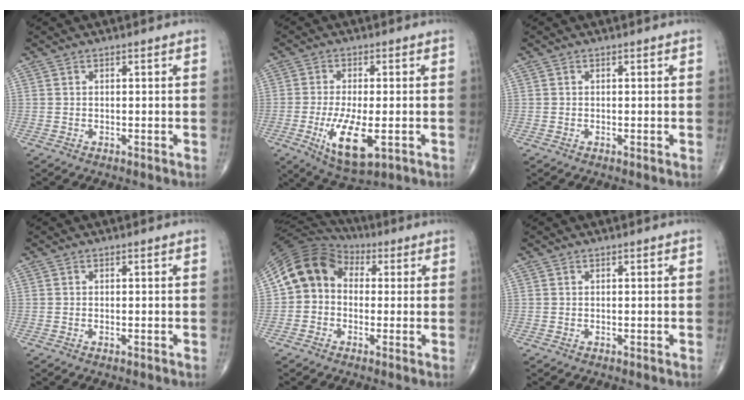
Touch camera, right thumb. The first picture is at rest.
{"total": 10.6, "force": [-3.1, 3.8, 9.4], "torque": [-0.170, -0.016, -0.046]}
{"total": 0.0}
{"total": 0.0}
{"total": 10.9, "force": [0.6, 9.0, 6.0], "torque": [-0.100, 0.034, -0.007]}
{"total": 0.0}